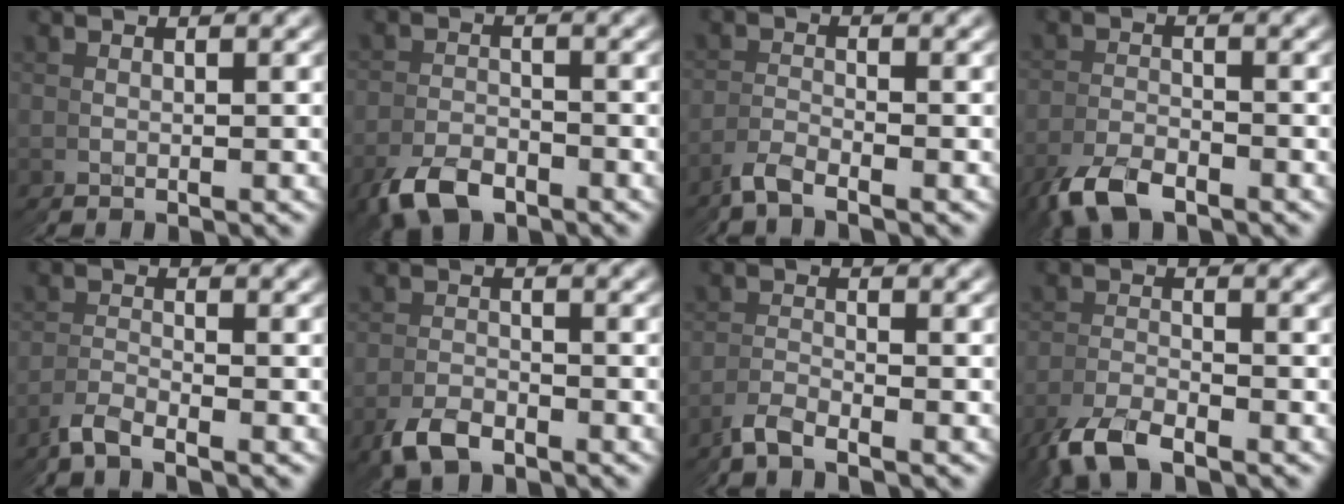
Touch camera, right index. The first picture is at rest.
{"total": 3.9, "force": [-3.7, 1.1, -0.3], "torque": [0.009, -0.002, -0.068]}
{"total": 3.3, "force": [-2.4, -1.3, -1.8], "torque": [0.027, 0.012, -0.053]}
{"total": 3.5, "force": [-3.4, 0.1, -0.5], "torque": [0.007, 0.008, -0.065]}
{"total": 3.2, "force": [-2.4, -1.3, -1.8], "torque": [0.025, 0.013, -0.053]}
{"total": 3.1, "force": [-2.7, 0.1, -1.4], "torque": [0.027, 0.009, -0.056]}
{"total": 3.4, "force": [-2.5, -1.3, -1.9], "torque": [0.030, 0.013, -0.056]}
{"total": 3.2, "force": [-3.2, 0.0, -0.2], "torque": [-0.011, 0.008, -0.063]}